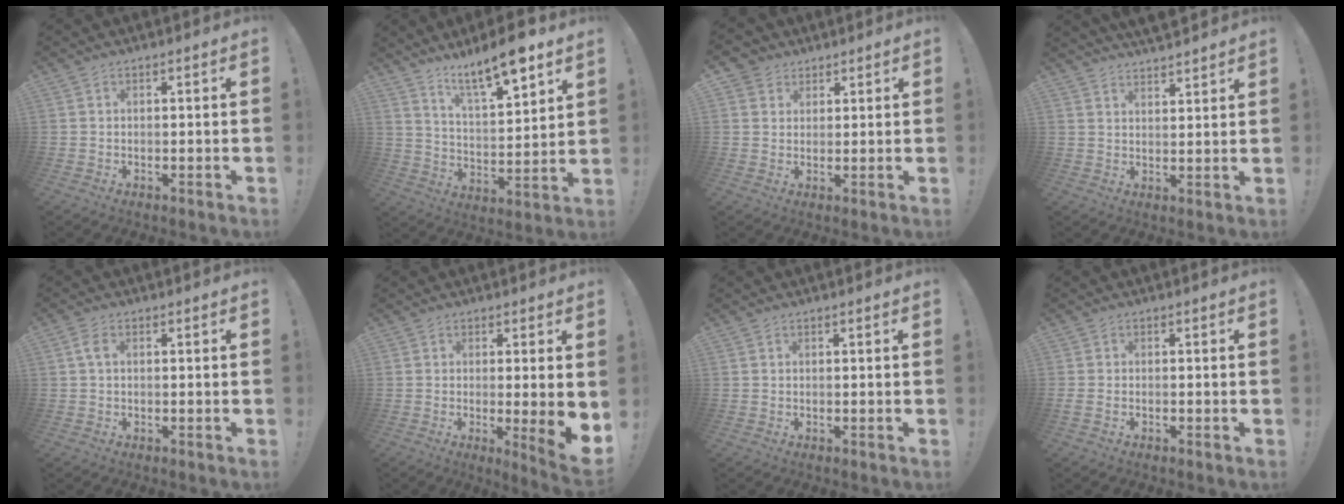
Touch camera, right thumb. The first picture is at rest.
{"total": 13.0, "force": [9.8, 2.2, 8.2], "torque": [-0.135, -0.067, 0.162]}
{"total": 4.3, "force": [2.5, 3.5, 0.5], "torque": [-0.010, -0.010, 0.050]}
{"total": 4.5, "force": [4.3, 1.1, 1.1], "torque": [-0.010, -0.032, 0.077]}
{"total": 2.9, "force": [0.5, 1.6, 2.4], "torque": [-0.045, 0.008, 0.009]}
{"total": 7.5, "force": [-0.8, 0.0, 7.5], "torque": [-0.097, -0.014, -0.011]}
{"total": 0.0}
{"total": 1.3, "force": [-0.6, 0.7, 0.9], "torque": [-0.014, 0.001, -0.010]}